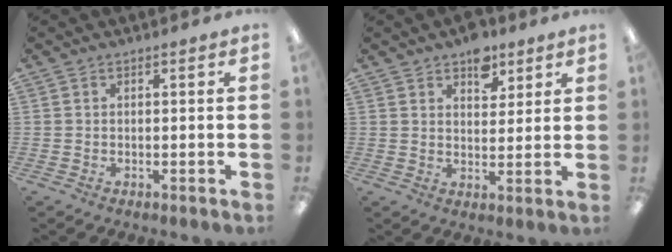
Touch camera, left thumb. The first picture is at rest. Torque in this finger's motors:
{"motor_torque": [0.89, 0.59, 0.75, -0.59, 0.02]}